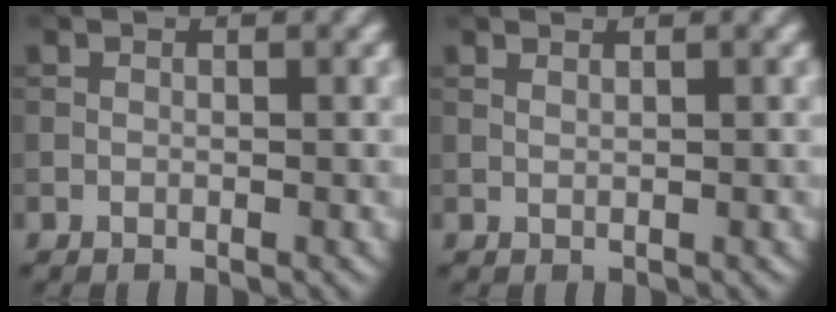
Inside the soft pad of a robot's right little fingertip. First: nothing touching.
{"total": 0.7, "force": [0.6, 0.2, 0.4], "torque": [-0.005, -0.002, 0.006]}